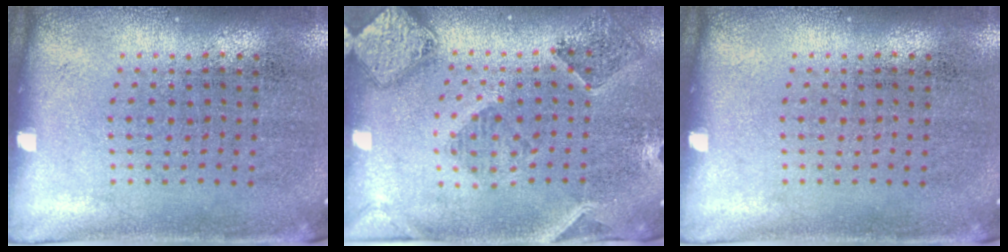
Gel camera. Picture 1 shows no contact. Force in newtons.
{"total": 1.5, "press": 1.4, "slide": 0.4}
{"total": 0.0}